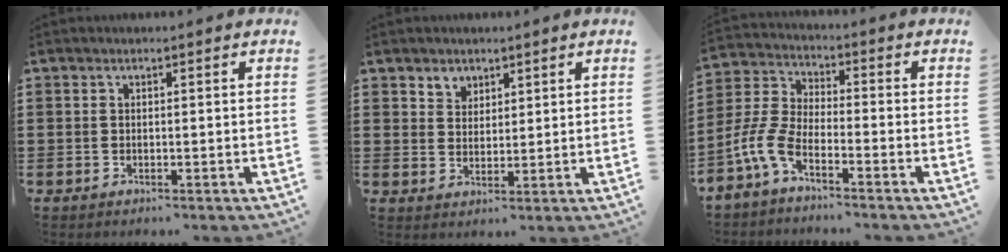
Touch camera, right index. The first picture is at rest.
{"total": 3.0, "force": [2.1, 2.1, -0.1], "torque": [-0.008, 0.007, 0.040]}
{"total": 6.1, "force": [-4.4, 1.7, 3.8], "torque": [-0.114, -0.012, -0.093]}